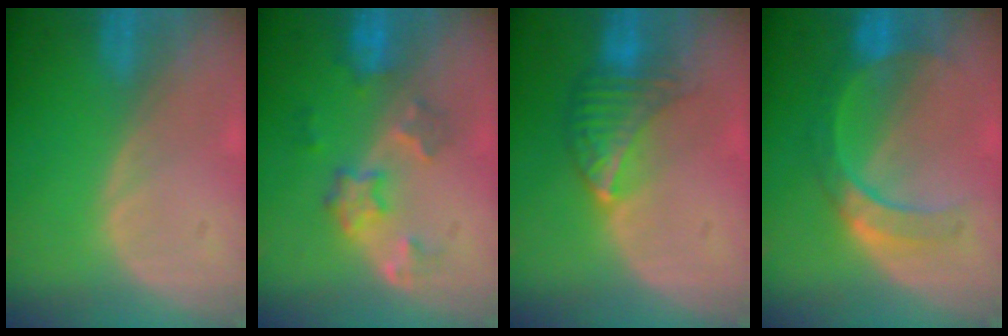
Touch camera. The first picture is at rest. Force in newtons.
{"total": 6.0, "press": 5.5, "slide": 2.4}
{"total": 6.7, "press": 6.0, "slide": 2.8}
{"total": 6.2, "press": 6.1, "slide": 0.7}